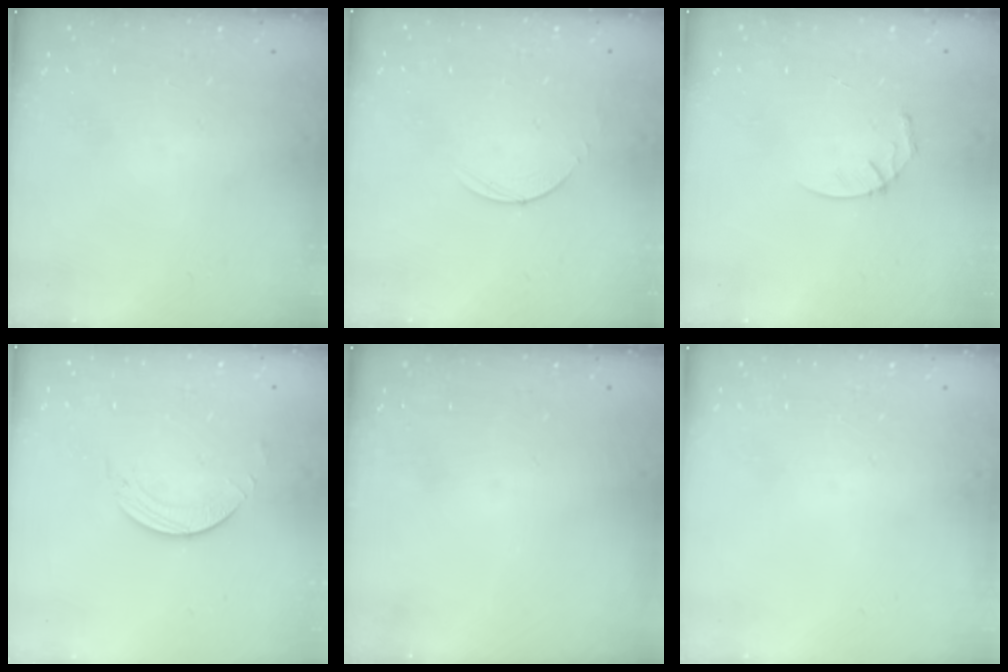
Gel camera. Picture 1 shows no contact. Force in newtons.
{"total": 3.0, "press": 3.0, "slide": 0.3}
{"total": 3.5, "press": 3.5, "slide": 0.3}
{"total": 2.0, "press": 2.0, "slide": 0.2}
{"total": 0.0}
{"total": 0.0}